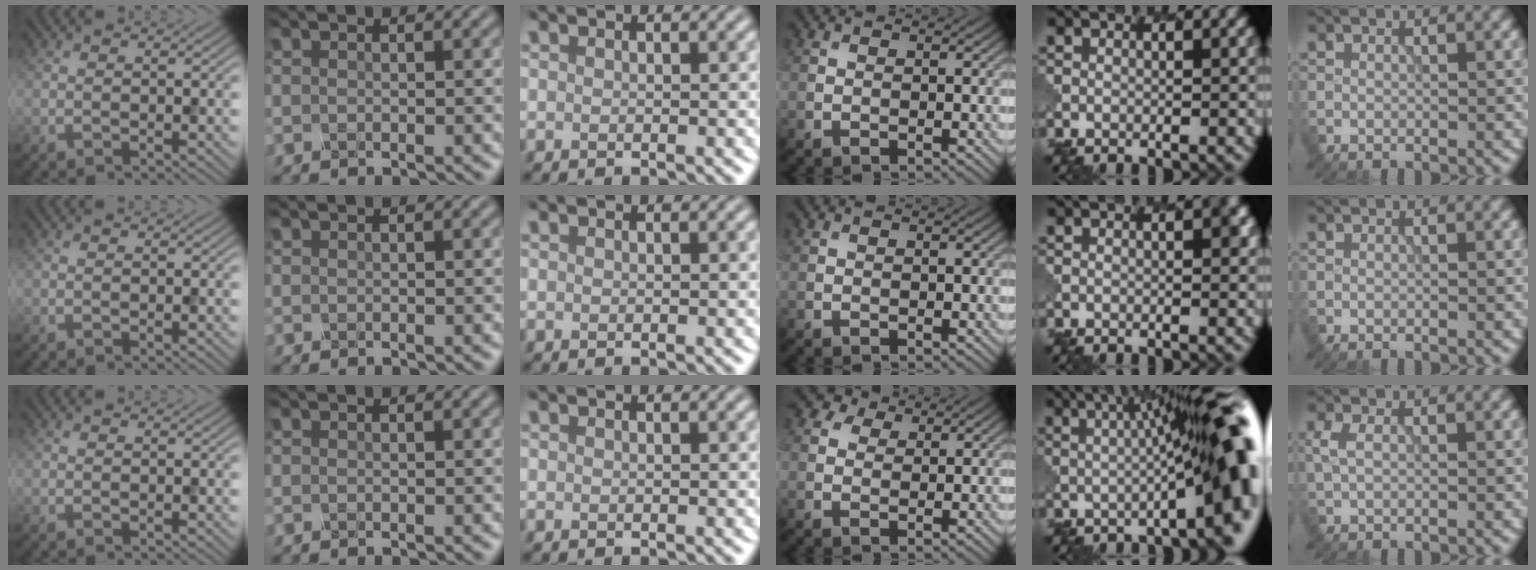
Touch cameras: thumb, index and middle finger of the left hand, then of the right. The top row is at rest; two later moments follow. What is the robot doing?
{"motion": "dispense", "object": "spray bottle"}